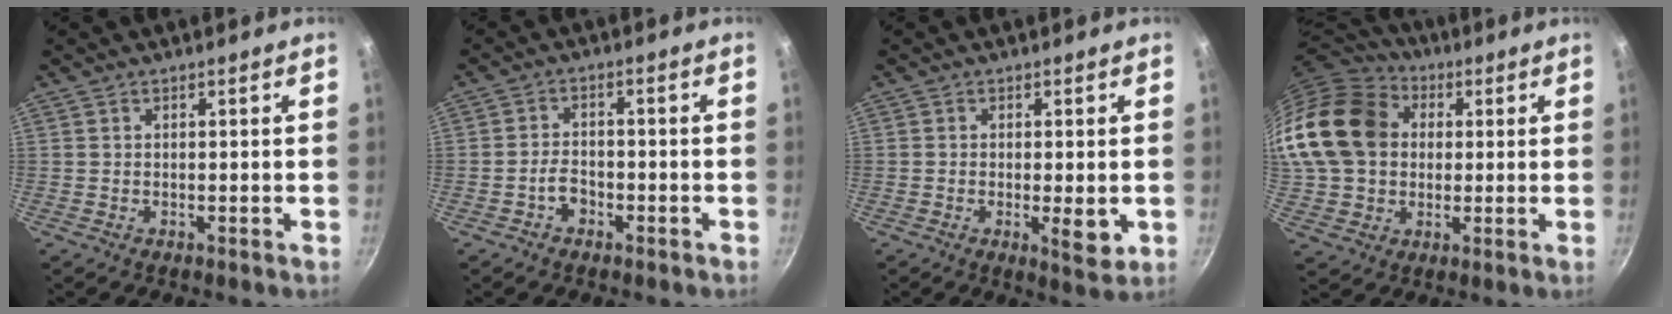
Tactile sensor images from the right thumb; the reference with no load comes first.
{"total": 3.5, "force": [-1.9, 2.2, 1.9], "torque": [-0.022, 0.023, -0.033]}
{"total": 5.0, "force": [-0.9, 1.6, 4.7], "torque": [-0.072, -0.012, -0.011]}
{"total": 20.6, "force": [3.4, 16.3, 12.1], "torque": [-0.218, 0.034, 0.057]}